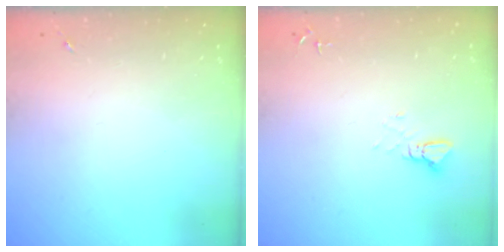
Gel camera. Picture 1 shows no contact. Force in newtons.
{"total": 2.4, "press": 2.4, "slide": 0.1}